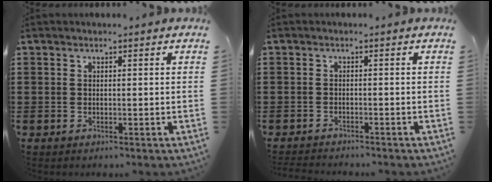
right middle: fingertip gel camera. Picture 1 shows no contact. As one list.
[{"total": 1.5, "force": [-1.5, 0.0, 0.1], "torque": [-0.006, 0.000, -0.032]}]